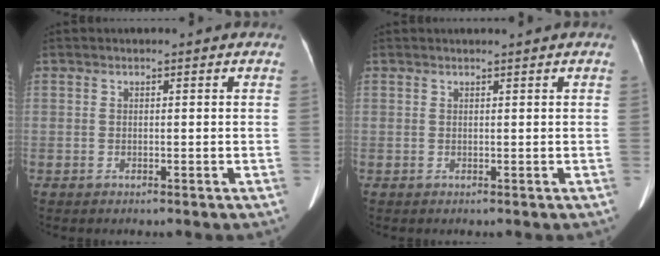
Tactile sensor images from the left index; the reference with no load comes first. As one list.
[{"total": 1.1, "force": [0.9, -0.3, 0.5], "torque": [-0.008, 0.006, 0.022]}]